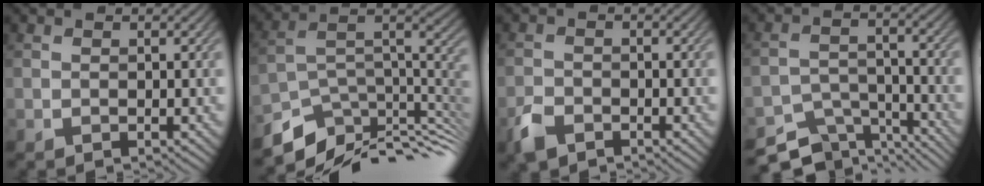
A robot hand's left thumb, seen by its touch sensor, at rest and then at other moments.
{"total": 9.9, "force": [-6.3, 4.6, 6.1], "torque": [-0.123, 0.001, -0.103]}
{"total": 2.9, "force": [-2.1, 1.4, 1.3], "torque": [-0.028, -0.004, -0.052]}
{"total": 9.2, "force": [-8.1, 3.2, 2.9], "torque": [-0.054, -0.015, -0.124]}